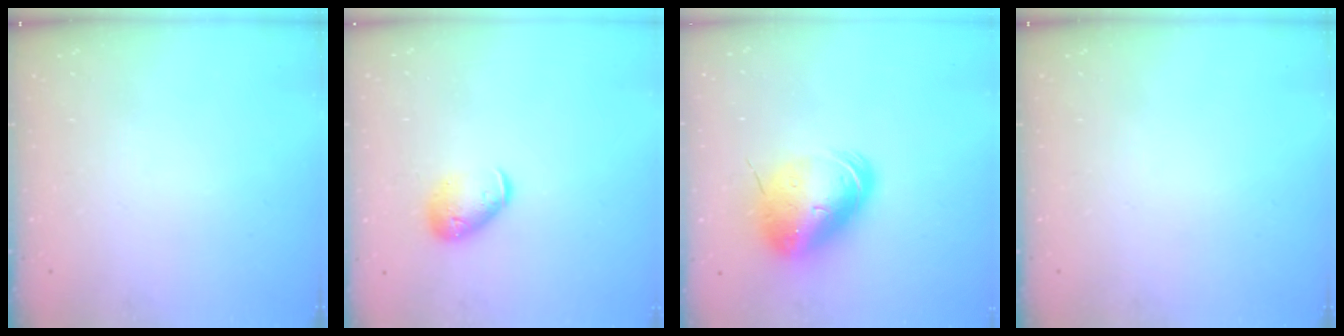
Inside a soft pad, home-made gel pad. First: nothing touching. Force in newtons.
{"total": 10.0, "press": 9.9, "slide": 1.5}
{"total": 13.6, "press": 13.4, "slide": 2.4}
{"total": 0.0}